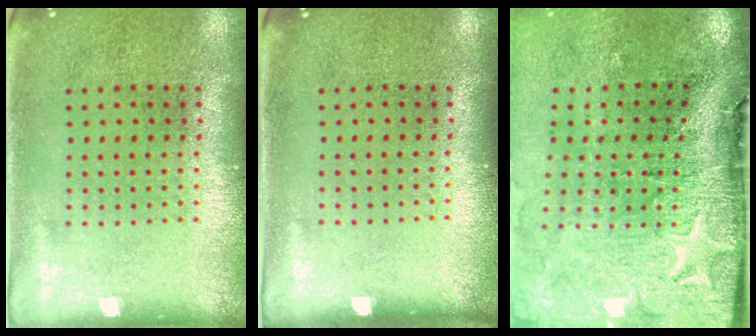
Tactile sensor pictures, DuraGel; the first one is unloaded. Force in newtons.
{"total": 0.0}
{"total": 5.0, "press": 4.0, "slide": 3.1}